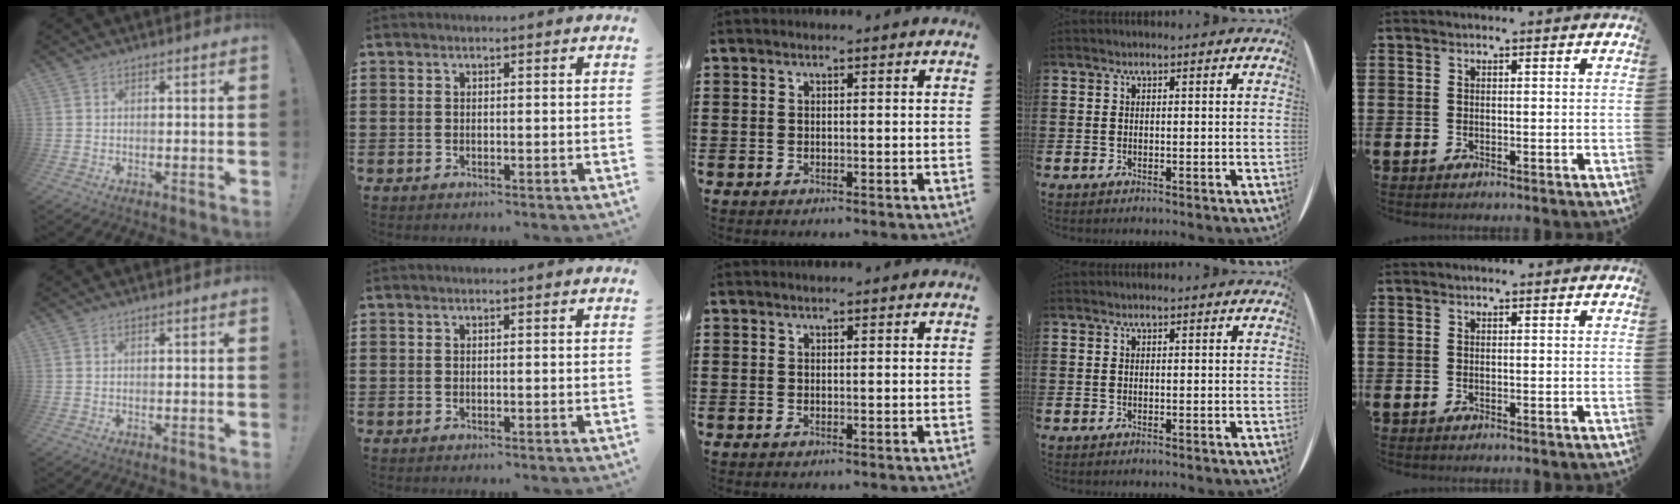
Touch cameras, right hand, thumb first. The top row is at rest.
{}